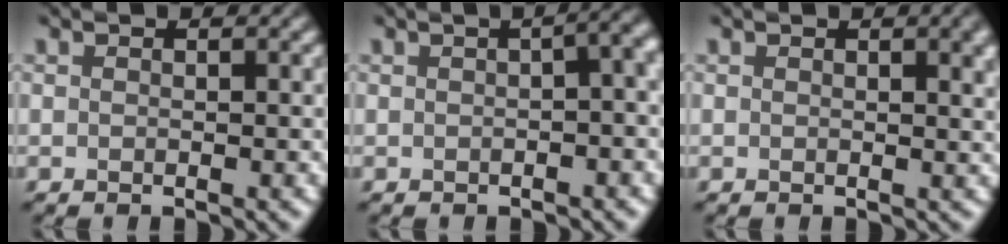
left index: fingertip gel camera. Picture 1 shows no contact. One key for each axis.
{"total": 8.0, "fx": 1.4, "fy": 3.8, "fz": 6.9, "tx": -0.030, "ty": 0.039, "tz": -0.008}
{"total": 2.8, "fx": 1.2, "fy": 1.0, "fz": 2.4, "tx": -0.016, "ty": 0.004, "tz": 0.014}